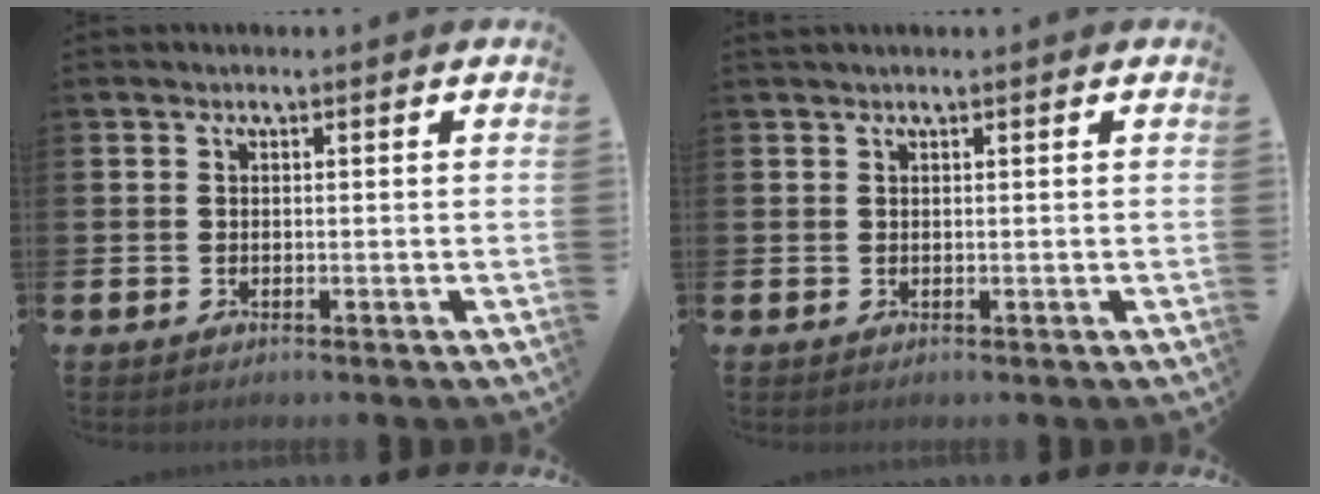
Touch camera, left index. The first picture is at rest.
{"total": 0.6, "force": [0.5, -0.1, 0.2], "torque": [-0.001, -0.001, 0.009]}